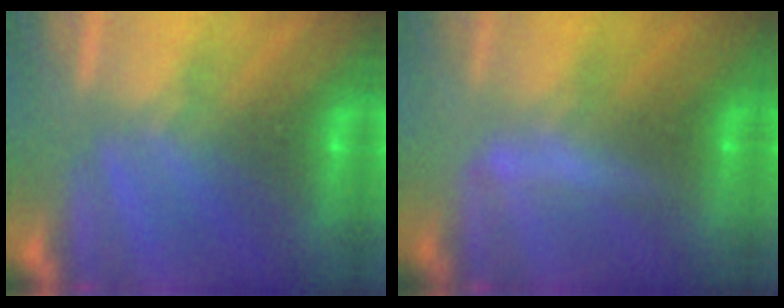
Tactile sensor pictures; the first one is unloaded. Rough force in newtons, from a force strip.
{"total": 2.1}